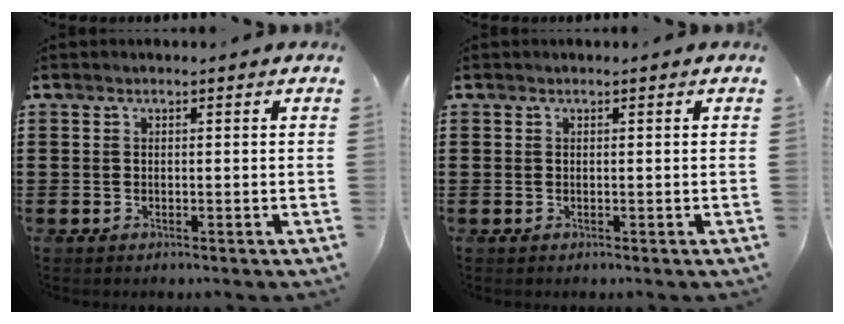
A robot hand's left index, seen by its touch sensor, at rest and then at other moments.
{"total": 0.0}